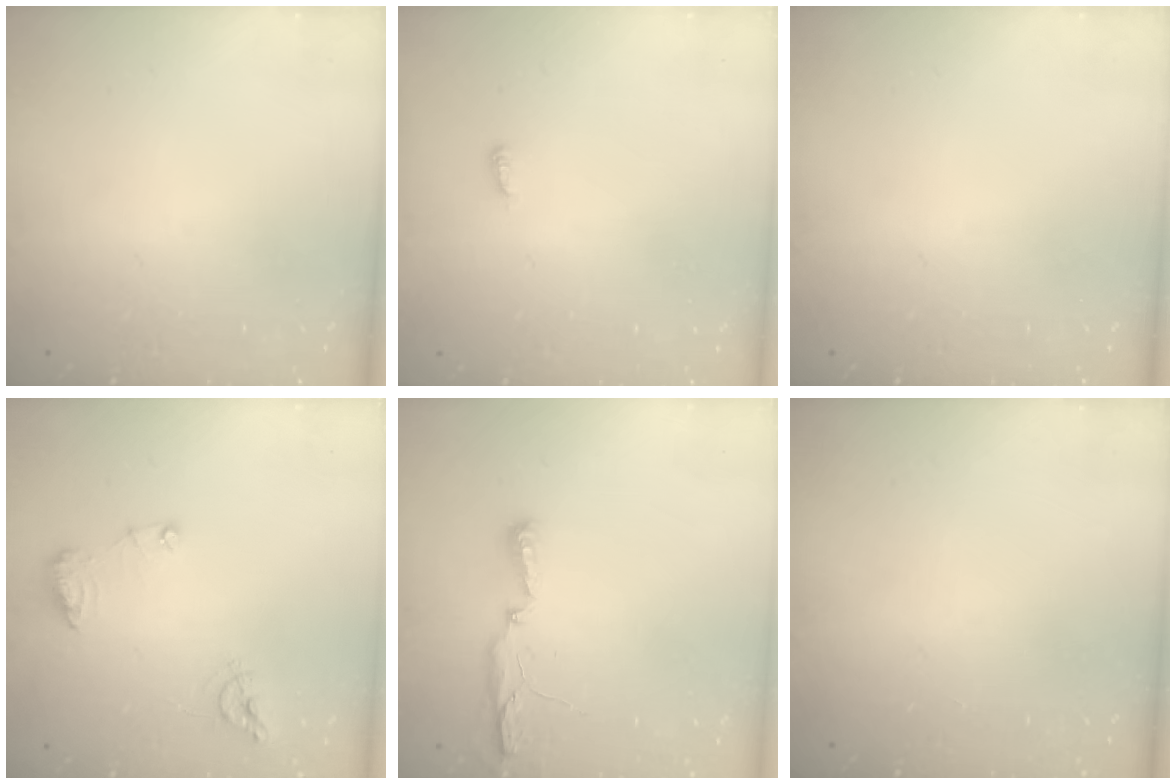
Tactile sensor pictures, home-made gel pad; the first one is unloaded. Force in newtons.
{"total": 2.9, "press": 2.9, "slide": 0.3}
{"total": 0.0}
{"total": 8.9, "press": 8.9, "slide": 1.0}
{"total": 5.0, "press": 4.9, "slide": 0.9}
{"total": 0.0}